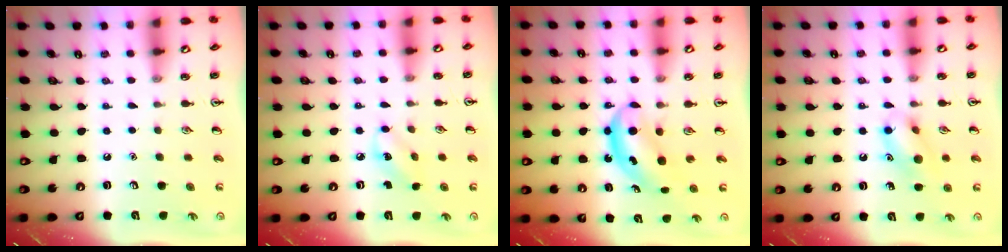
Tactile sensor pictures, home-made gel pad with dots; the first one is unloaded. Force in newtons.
{"total": 4.2, "press": 4.1, "slide": 1.1}
{"total": 5.6, "press": 5.5, "slide": 1.2}
{"total": 11.3, "press": 11.2, "slide": 1.9}